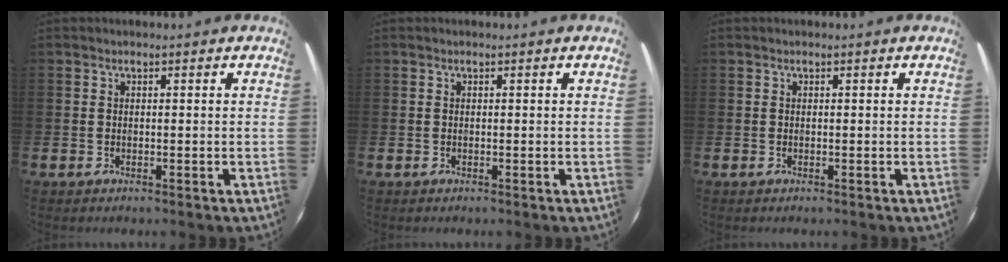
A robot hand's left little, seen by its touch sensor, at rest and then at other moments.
{"total": 0.0}
{"total": 0.0}